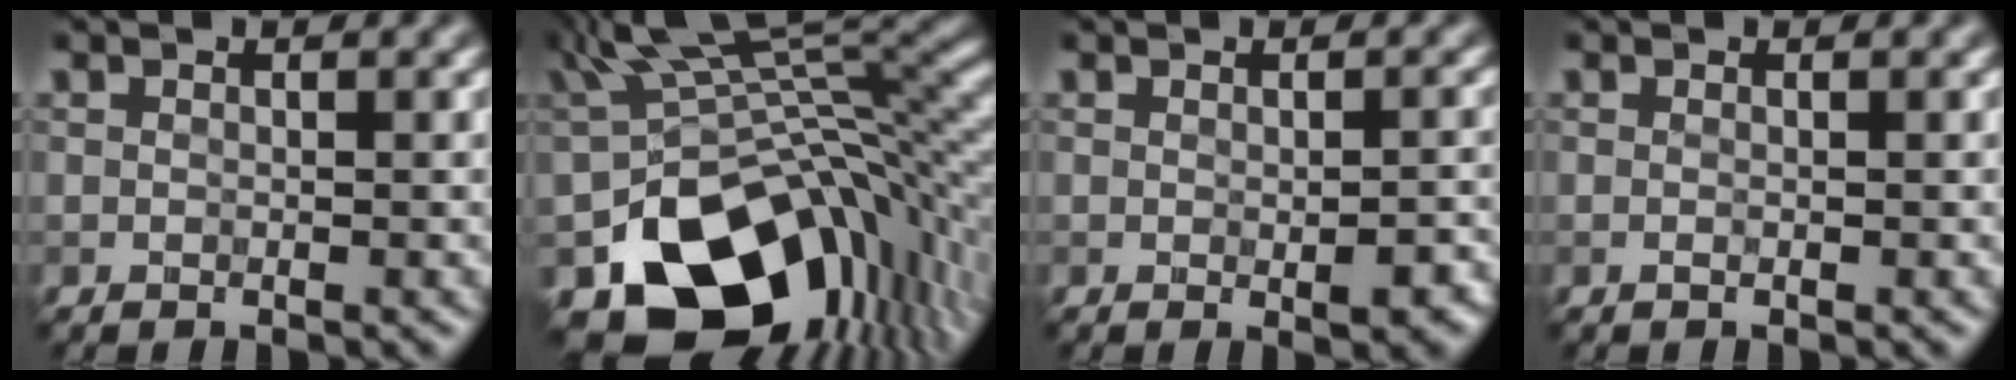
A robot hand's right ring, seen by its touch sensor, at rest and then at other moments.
{"total": 14.2, "force": [-4.1, 9.5, 9.7], "torque": [-0.155, -0.021, -0.056]}
{"total": 2.6, "force": [-0.9, 0.7, 2.4], "torque": [-0.033, -0.005, -0.003]}
{"total": 0.5, "force": [0.1, 0.2, 0.4], "torque": [-0.005, -0.001, -0.006]}